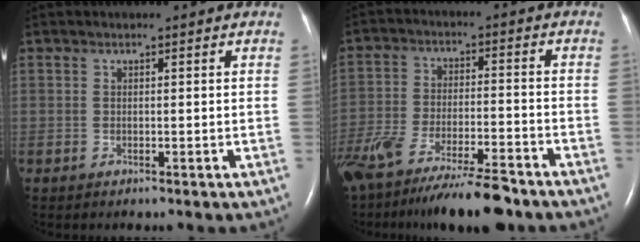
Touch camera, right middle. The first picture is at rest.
{"total": 20.0, "force": [-16.3, 3.3, 11.2], "torque": [-0.208, -0.041, -0.266]}